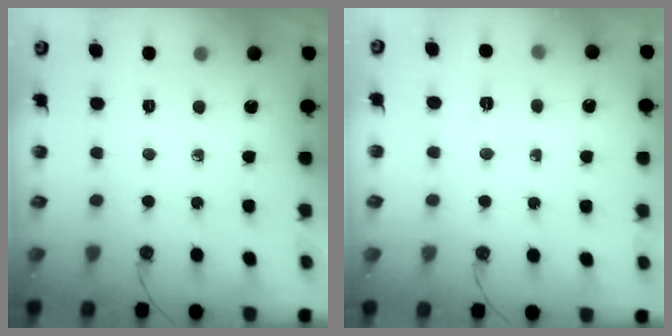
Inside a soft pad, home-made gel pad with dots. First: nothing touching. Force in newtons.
{"total": 4.3, "press": 3.7, "slide": 2.3}